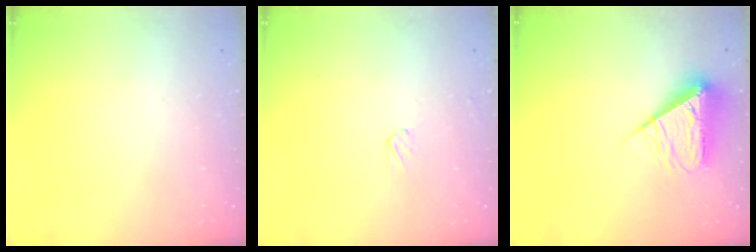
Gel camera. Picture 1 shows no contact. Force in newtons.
{"total": 7.0, "press": 7.0, "slide": 0.7}
{"total": 8.8, "press": 8.8, "slide": 0.9}